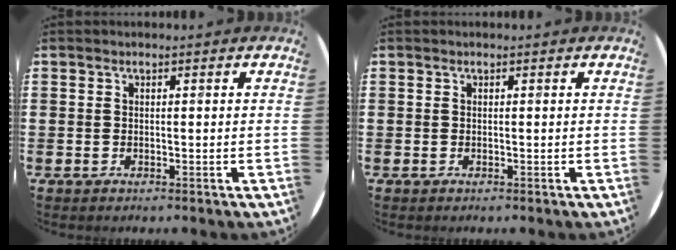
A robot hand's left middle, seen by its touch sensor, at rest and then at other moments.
{"total": 0.0}